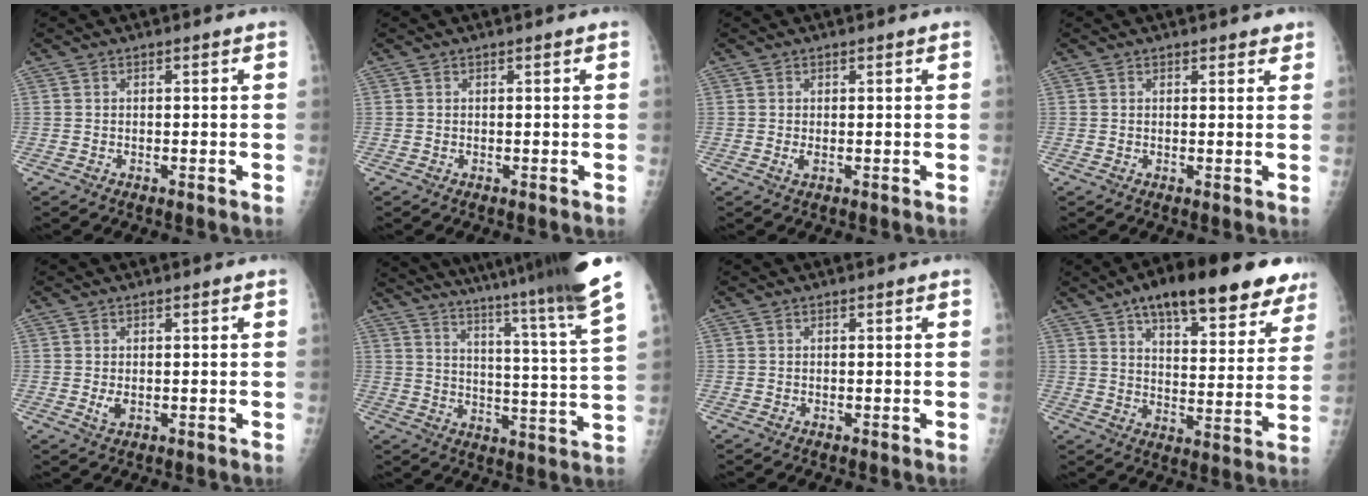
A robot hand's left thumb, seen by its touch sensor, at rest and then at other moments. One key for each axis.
{"total": 0.0}
{"total": 1.4, "fx": 0.2, "fy": 0.6, "fz": 1.3, "tx": -0.024, "ty": 0.003, "tz": 0.006}
{"total": 1.8, "fx": 1.5, "fy": 0.8, "fz": 0.8, "tx": 0.005, "ty": -0.007, "tz": 0.013}
{"total": 2.2, "fx": 0.3, "fy": 1.2, "fz": 1.9, "tx": -0.029, "ty": -0.004, "tz": 0.009}
{"total": 26.1, "fx": 21.4, "fy": -0.2, "fz": 14.9, "tx": -0.216, "ty": -0.129, "tz": 0.294}
{"total": 0.0}
{"total": 23.1, "fx": 15.3, "fy": 8.8, "fz": 14.8, "tx": -0.170, "ty": -0.035, "tz": 0.213}